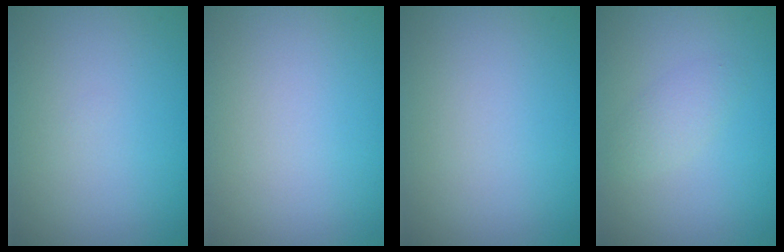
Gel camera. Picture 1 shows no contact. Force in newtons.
{"total": 0.0}
{"total": 0.0}
{"total": 1.7, "press": 1.6, "slide": 0.0}